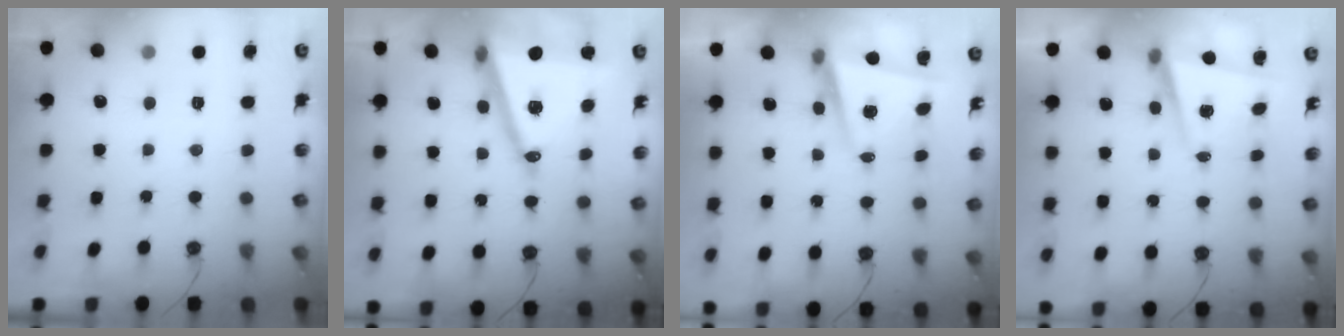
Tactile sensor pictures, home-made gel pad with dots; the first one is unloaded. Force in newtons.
{"total": 21.9, "press": 21.6, "slide": 3.7}
{"total": 7.2, "press": 7.2, "slide": 0.4}
{"total": 5.5, "press": 5.4, "slide": 1.0}